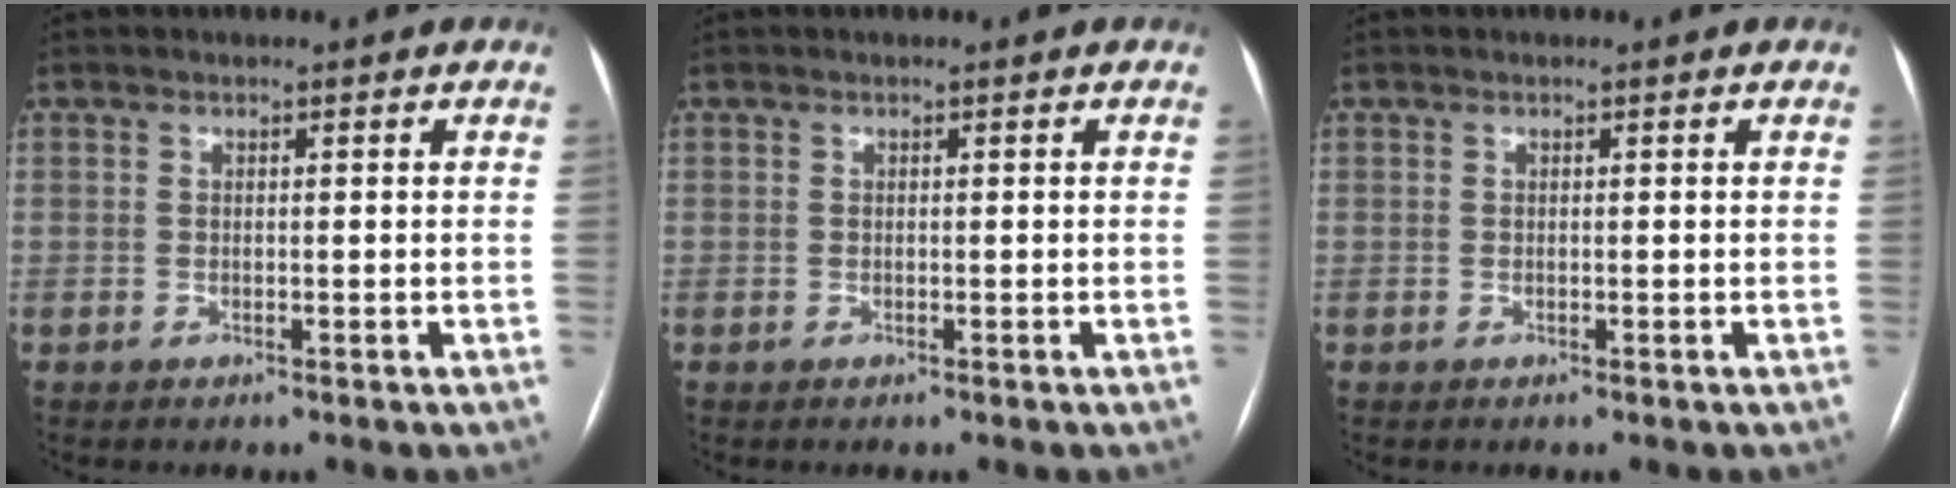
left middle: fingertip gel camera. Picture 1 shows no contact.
{"total": 0.0}
{"total": 0.0}